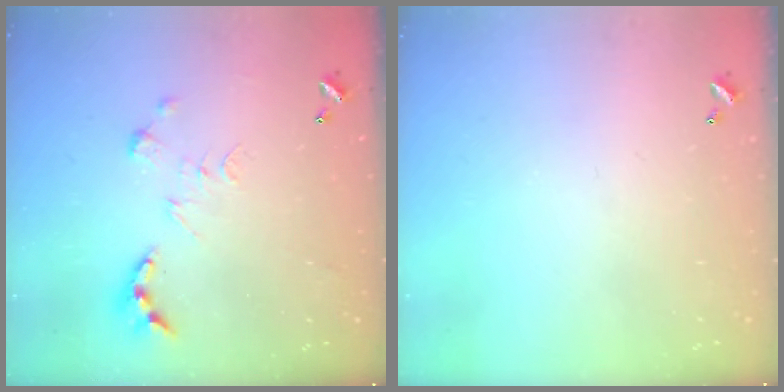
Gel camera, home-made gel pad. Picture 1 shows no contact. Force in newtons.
{"total": 0.0}